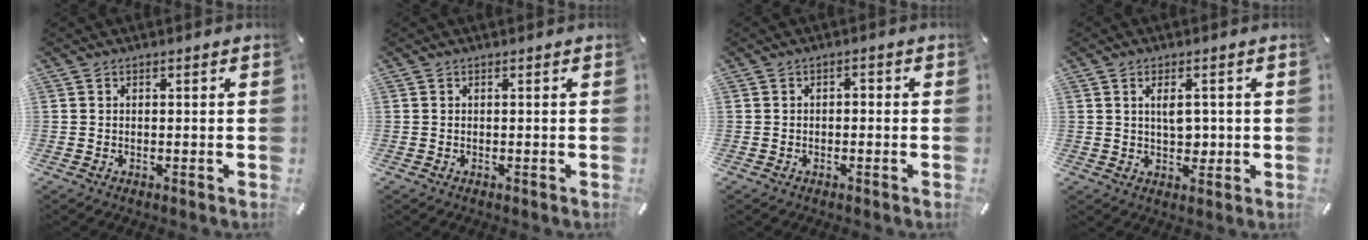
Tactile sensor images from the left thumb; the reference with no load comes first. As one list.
[{"total": 0.0}, {"total": 1.5, "force": [-1.0, 0.7, 0.8], "torque": [-0.015, 0.009, -0.023]}, {"total": 4.8, "force": [0.6, 3.0, 3.7], "torque": [-0.052, -0.002, 0.003]}]